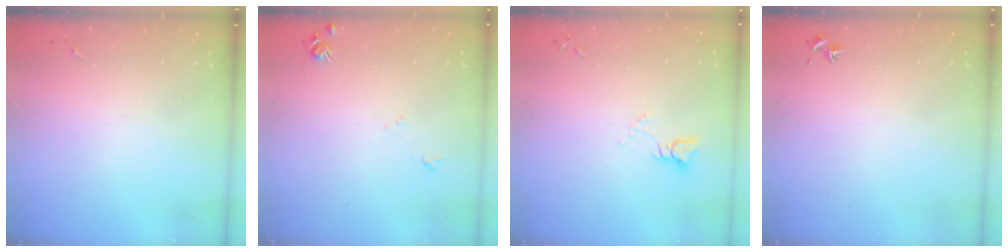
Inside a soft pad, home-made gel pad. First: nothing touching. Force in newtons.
{"total": 5.5, "press": 5.5, "slide": 0.7}
{"total": 3.9, "press": 3.9, "slide": 0.3}
{"total": 0.7, "press": 0.7, "slide": 0.3}